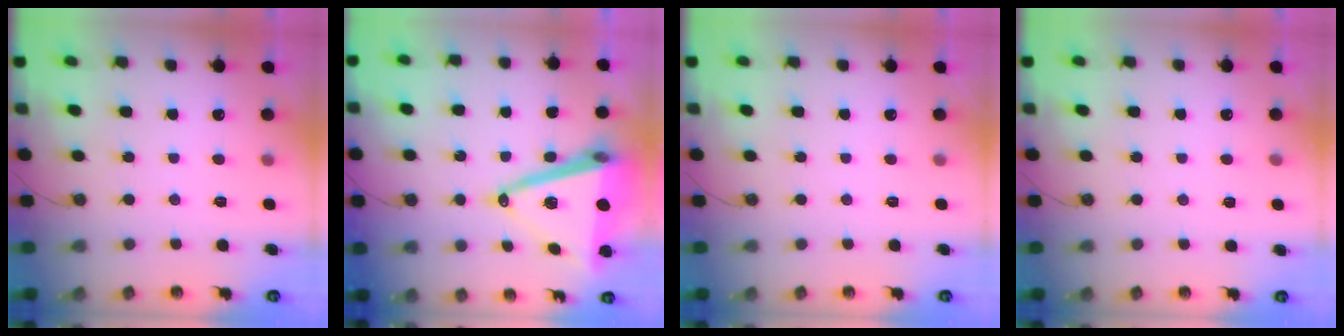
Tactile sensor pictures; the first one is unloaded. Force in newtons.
{"total": 19.4, "press": 19.0, "slide": 3.9}
{"total": 0.0}
{"total": 2.8, "press": 2.2, "slide": 1.6}